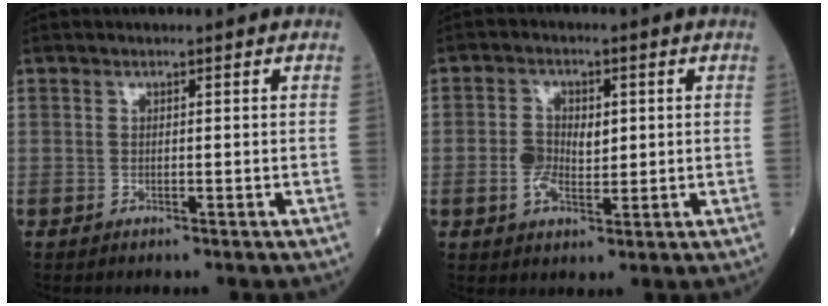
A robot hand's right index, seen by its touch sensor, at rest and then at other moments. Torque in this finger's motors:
{"motor_torque": [0.11, -0.05, 0.08, 0.04]}